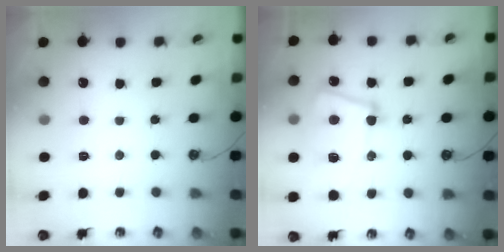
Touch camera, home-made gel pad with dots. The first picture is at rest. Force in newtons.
{"total": 16.7, "press": 16.6, "slide": 2.3}